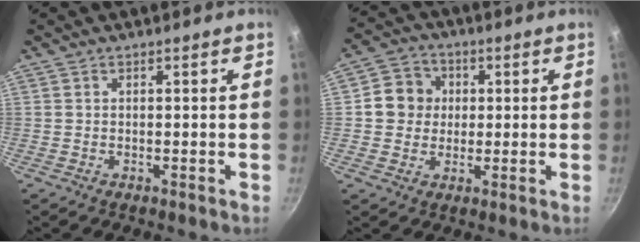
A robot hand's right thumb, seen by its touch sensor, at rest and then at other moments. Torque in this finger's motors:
{"motor_torque": [0.67, 0.53, 0.42, -0.29, 0.01]}